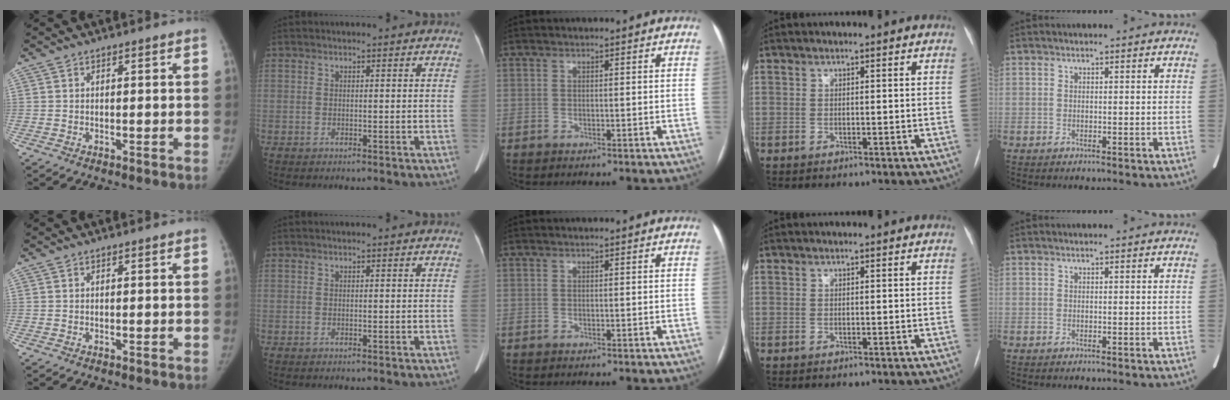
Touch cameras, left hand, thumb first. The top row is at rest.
{}